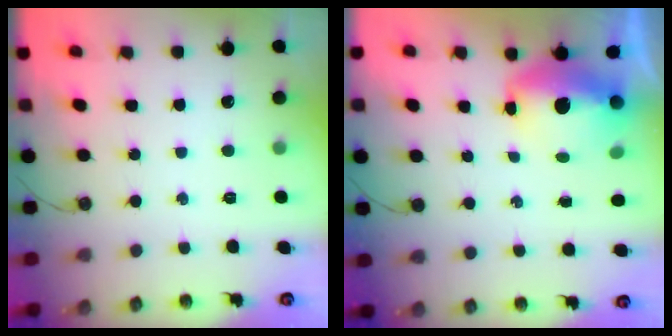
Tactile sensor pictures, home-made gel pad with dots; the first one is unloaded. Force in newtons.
{"total": 10.5, "press": 10.4, "slide": 1.2}